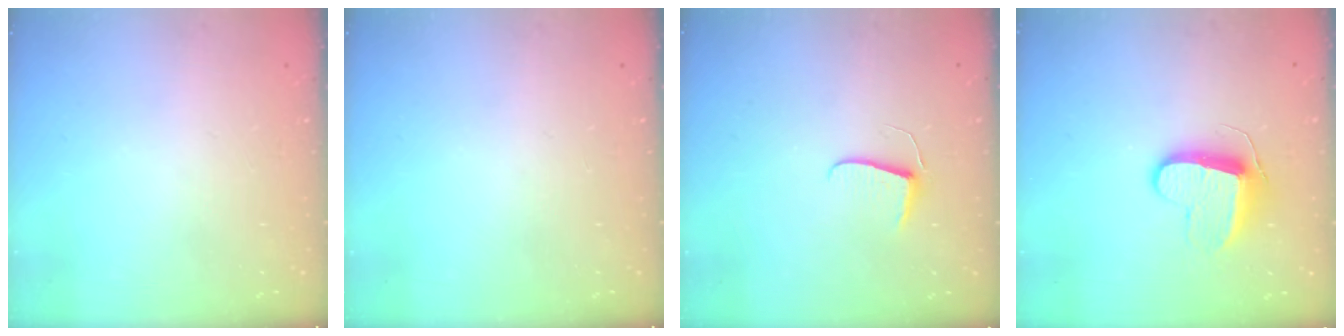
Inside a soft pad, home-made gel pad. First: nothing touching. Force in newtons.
{"total": 0.0}
{"total": 5.9, "press": 5.8, "slide": 0.6}
{"total": 10.1, "press": 10.1, "slide": 0.4}